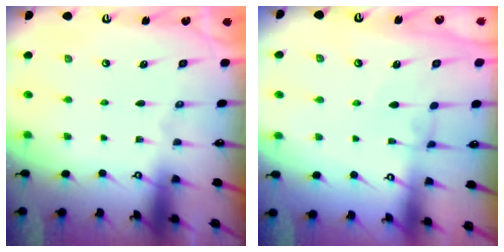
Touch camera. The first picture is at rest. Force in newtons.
{"total": 1.7, "press": 1.7, "slide": 0.3}